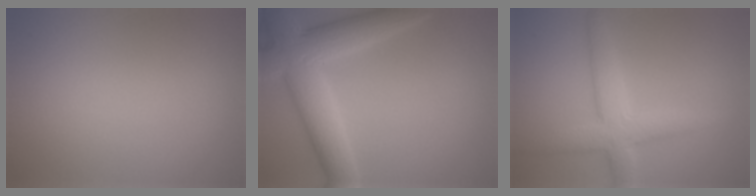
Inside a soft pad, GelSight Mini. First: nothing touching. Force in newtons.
{"total": 7.4, "press": 7.4, "slide": 0.4}
{"total": 4.6, "press": 4.6, "slide": 0.4}